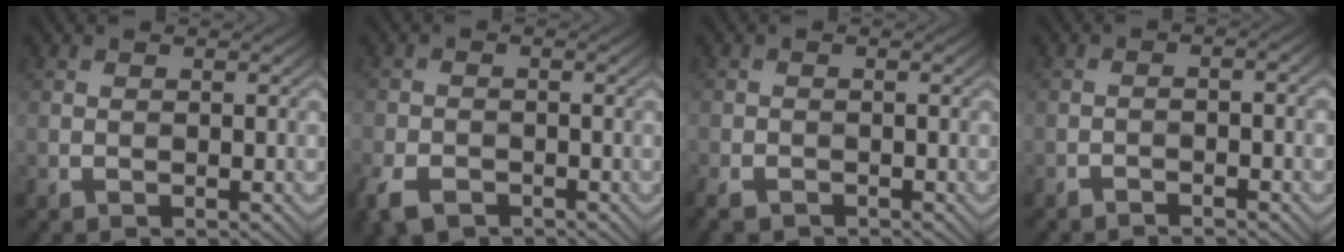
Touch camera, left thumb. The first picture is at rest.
{"total": 4.9, "force": [-2.5, 2.9, 3.0], "torque": [-0.058, -0.014, -0.052]}
{"total": 3.7, "force": [-3.0, 1.7, 1.5], "torque": [-0.024, -0.006, -0.047]}
{"total": 2.3, "force": [-1.6, 0.3, 1.6], "torque": [-0.025, 0.009, -0.025]}